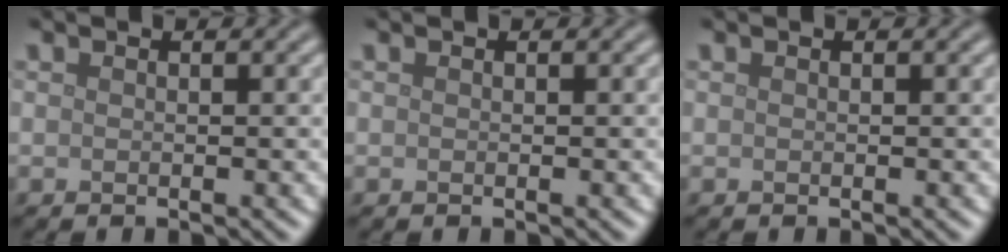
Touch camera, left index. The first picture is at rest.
{"total": 0.0}
{"total": 0.0}